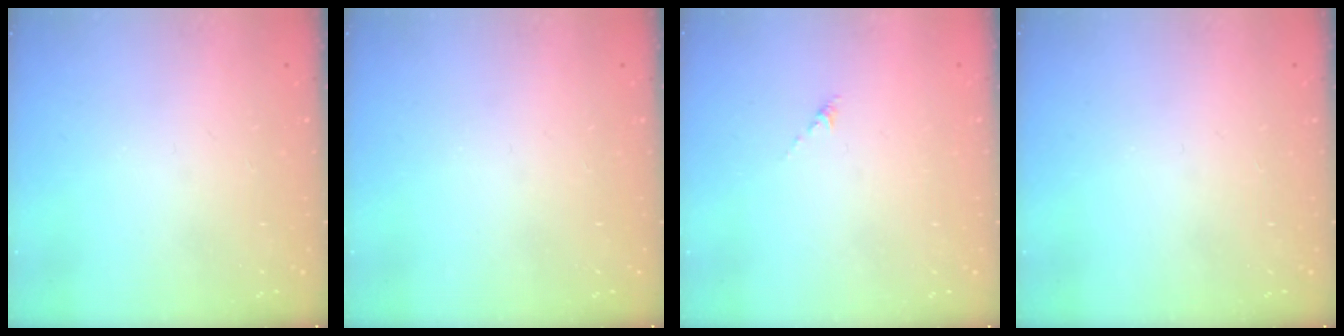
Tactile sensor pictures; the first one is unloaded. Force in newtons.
{"total": 0.0}
{"total": 0.0}
{"total": 0.0}